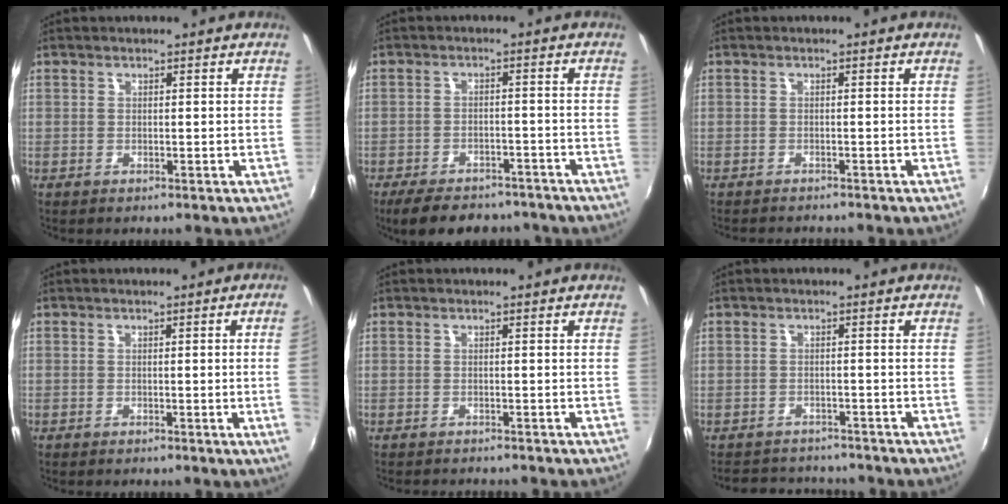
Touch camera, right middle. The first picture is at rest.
{"total": 12.9, "force": [-10.4, 5.1, 5.7], "torque": [-0.122, -0.010, -0.147]}
{"total": 2.6, "force": [-2.5, 0.4, 0.5], "torque": [-0.019, -0.013, -0.041]}
{"total": 3.2, "force": [-0.2, -1.7, 2.7], "torque": [-0.048, -0.011, 0.005]}
{"total": 2.2, "force": [-2.1, 0.4, 0.4], "torque": [-0.016, -0.012, -0.034]}
{"total": 7.3, "force": [-6.5, 3.1, 1.2], "torque": [-0.036, 0.019, -0.095]}